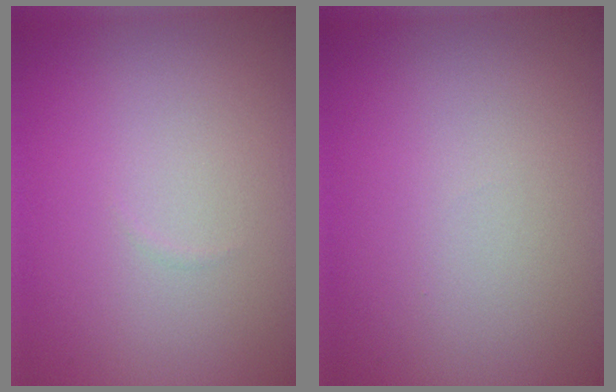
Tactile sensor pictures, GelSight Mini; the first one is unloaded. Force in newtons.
{"total": 0.0}